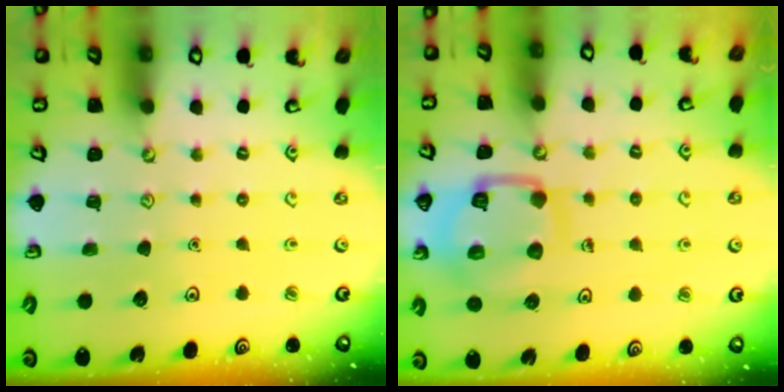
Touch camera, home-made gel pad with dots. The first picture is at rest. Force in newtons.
{"total": 12.4, "press": 12.3, "slide": 1.2}